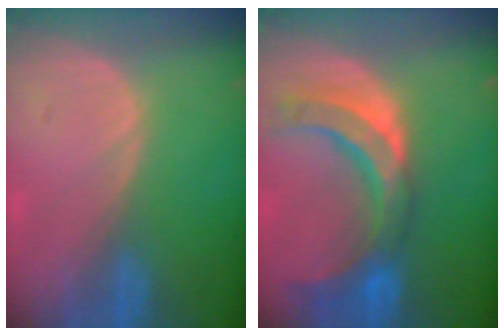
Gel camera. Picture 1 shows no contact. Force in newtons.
{"total": 10.7, "press": 9.4, "slide": 5.0}